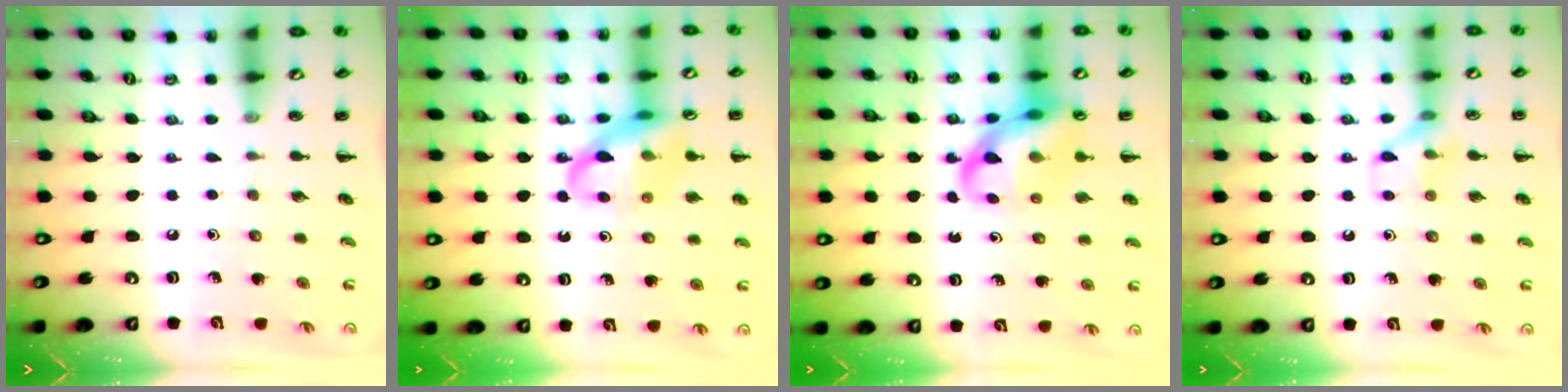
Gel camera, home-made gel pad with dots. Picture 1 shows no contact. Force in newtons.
{"total": 14.7, "press": 14.4, "slide": 2.8}
{"total": 13.6, "press": 13.0, "slide": 3.8}
{"total": 7.2, "press": 7.2, "slide": 0.6}